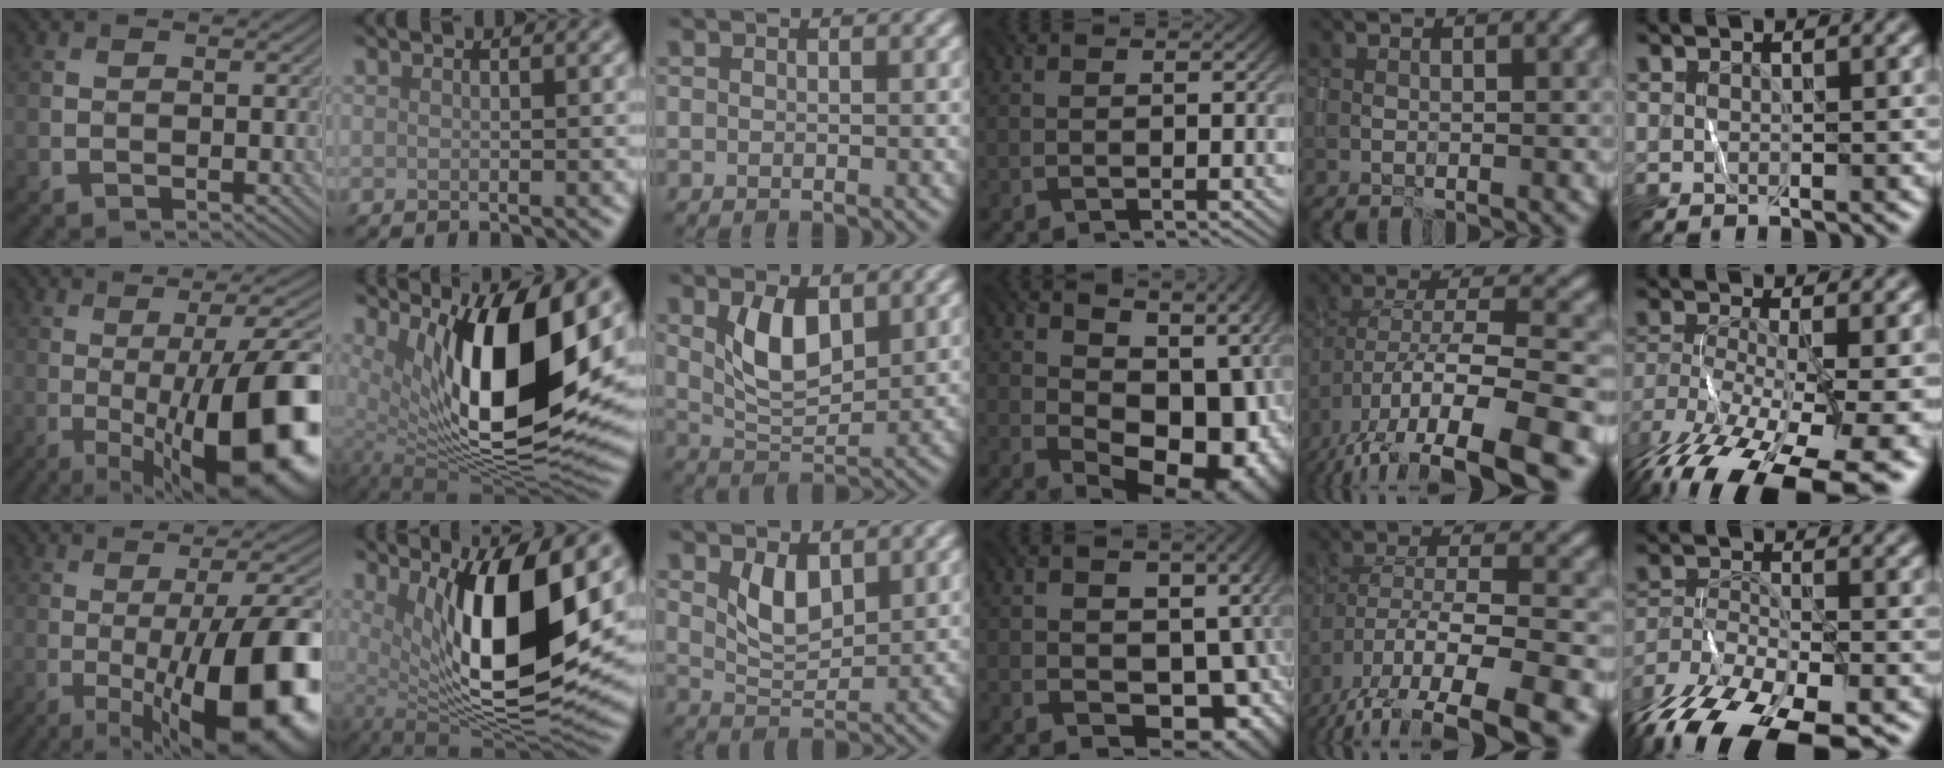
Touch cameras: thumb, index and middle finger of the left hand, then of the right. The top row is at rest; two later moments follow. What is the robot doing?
{"motion": "wrap", "object": "ribbon"}